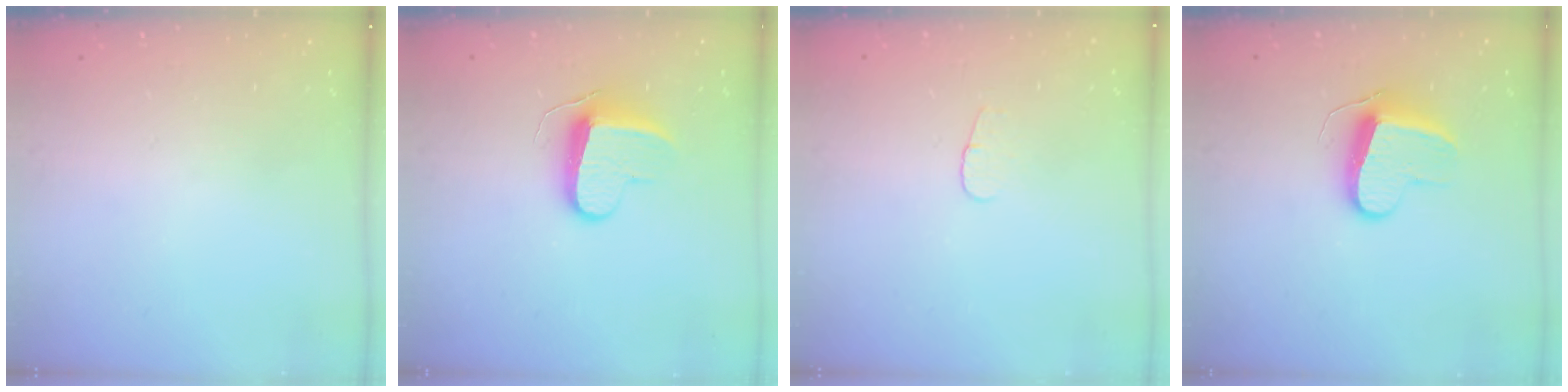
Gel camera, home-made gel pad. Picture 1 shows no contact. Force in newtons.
{"total": 9.5, "press": 9.5, "slide": 0.1}
{"total": 3.6, "press": 3.6, "slide": 0.4}
{"total": 10.6, "press": 10.6, "slide": 0.2}